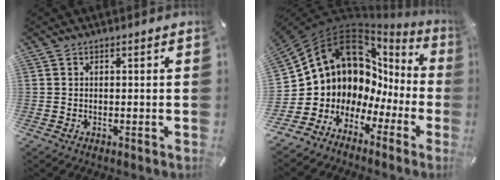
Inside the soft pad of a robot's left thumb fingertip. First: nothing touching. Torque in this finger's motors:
{"motor_torque": [-0.06, 3.14, 2.42, 0.35, 0.22]}